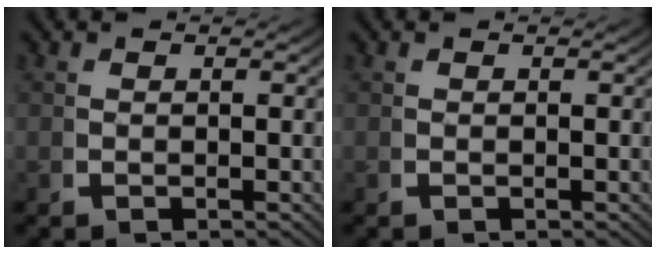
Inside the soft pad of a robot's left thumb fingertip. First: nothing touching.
{"total": 0.0}